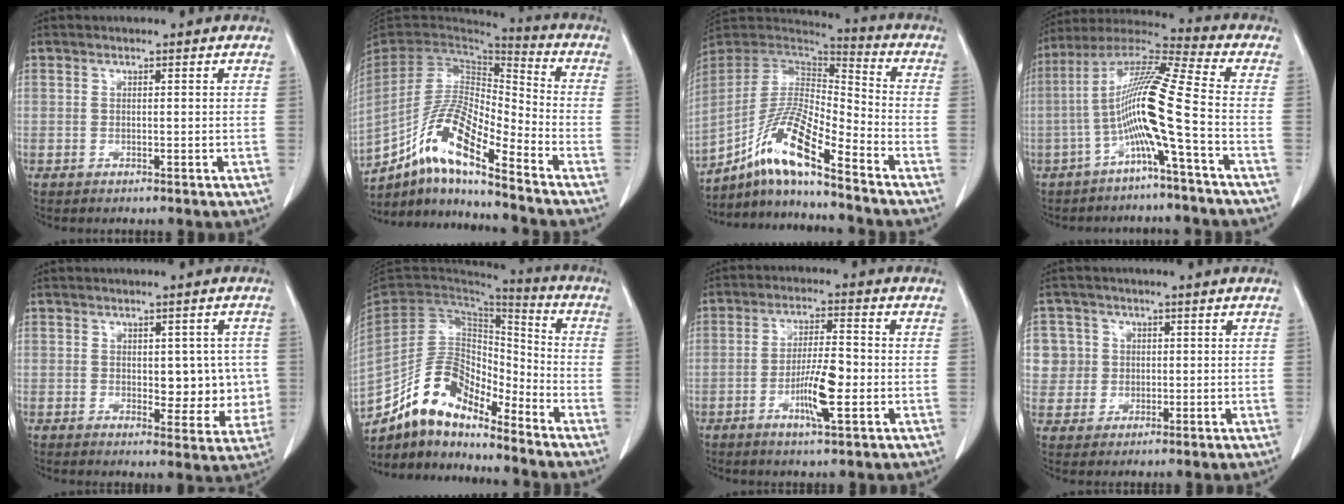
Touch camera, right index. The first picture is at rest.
{"total": 15.4, "force": [-10.2, 2.5, 11.2], "torque": [-0.219, 0.002, -0.188]}
{"total": 14.3, "force": [-9.3, 1.5, 10.8], "torque": [-0.212, 0.003, -0.172]}
{"total": 12.3, "force": [-3.5, -1.5, 11.7], "torque": [-0.226, 0.019, -0.074]}
{"total": 7.0, "force": [0.1, 3.8, 5.9], "torque": [-0.051, 0.006, 0.011]}
{"total": 12.9, "force": [-10.7, 4.9, 5.3], "torque": [-0.095, 0.044, -0.199]}
{"total": 7.3, "force": [-2.2, 1.0, 6.9], "torque": [-0.130, -0.001, -0.038]}
{"total": 6.8, "force": [1.3, 6.7, 0.3], "torque": [-0.005, 0.023, 0.032]}